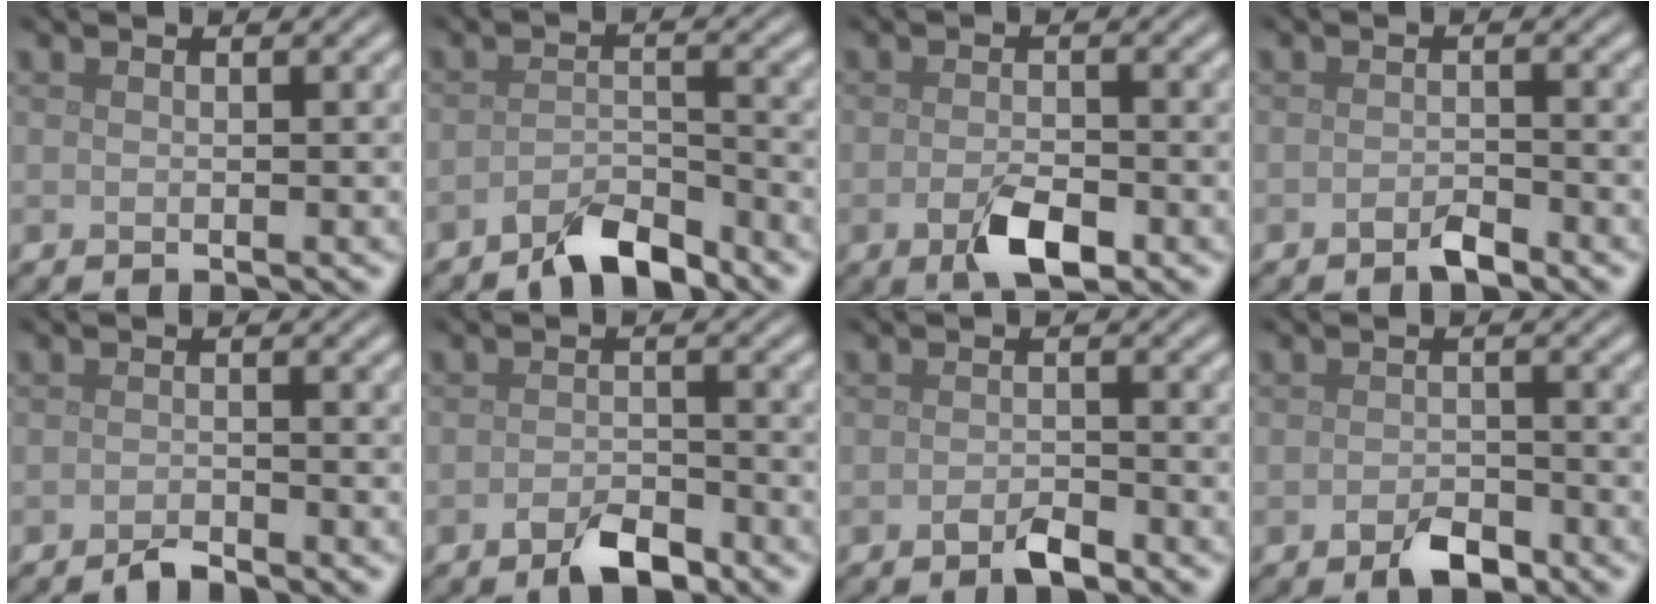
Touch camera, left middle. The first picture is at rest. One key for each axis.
{"total": 3.8, "fx": -3.2, "fy": 1.1, "fz": 1.7, "tx": -0.029, "ty": 0.004, "tz": -0.066}
{"total": 3.5, "fx": -1.6, "fy": 1.5, "fz": 2.7, "tx": -0.052, "ty": -0.006, "tz": -0.029}
{"total": 1.6, "fx": -1.2, "fy": 0.5, "fz": 1.0, "tx": -0.019, "ty": 0.000, "tz": -0.023}
{"total": 1.3, "fx": -1.2, "fy": 0.2, "fz": 0.5, "tx": -0.010, "ty": 0.001, "tz": -0.026}
{"total": 3.2, "fx": -2.2, "fy": 1.3, "fz": 1.9, "tx": -0.032, "ty": 0.002, "tz": -0.042}
{"total": 1.9, "fx": -1.3, "fy": 0.7, "fz": 1.3, "tx": -0.024, "ty": -0.001, "tz": -0.024}
{"total": 2.8, "fx": -1.7, "fy": 1.4, "fz": 1.7, "tx": -0.028, "ty": 0.001, "tz": -0.033}